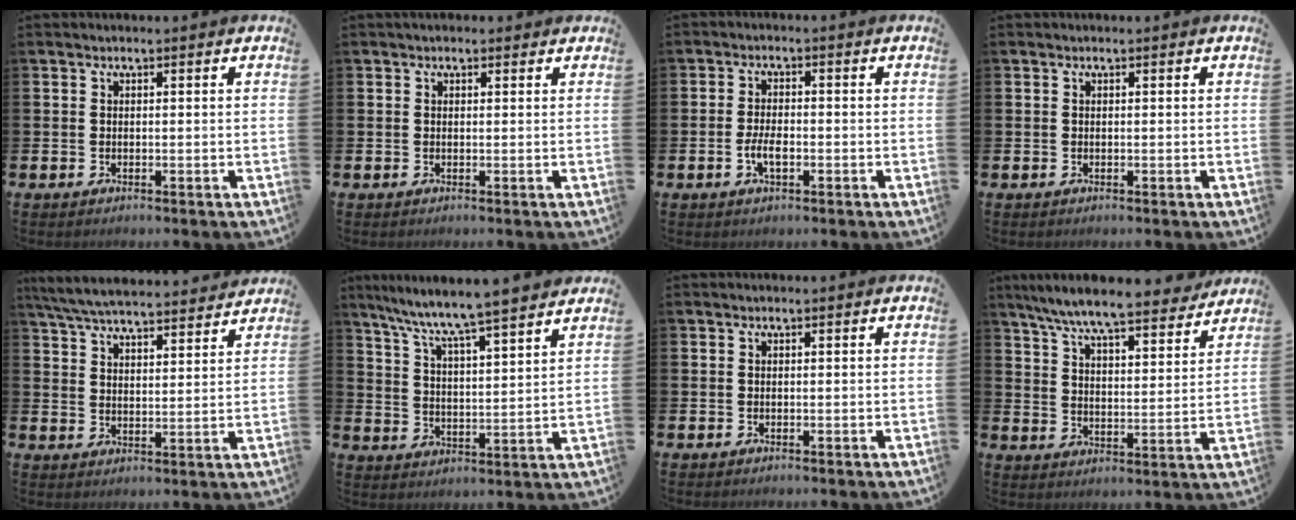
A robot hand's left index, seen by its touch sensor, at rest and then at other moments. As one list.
[{"total": 0.7, "force": [0.5, 0.5, 0.2], "torque": [0.006, 0.003, 0.006]}, {"total": 3.0, "force": [-0.8, 1.3, 2.6], "torque": [-0.045, 0.002, -0.015]}, {"total": 0.0}, {"total": 6.9, "force": [6.6, 0.7, 1.6], "torque": [-0.056, -0.037, 0.119]}, {"total": 8.0, "force": [7.6, -0.4, 2.4], "torque": [-0.080, -0.054, 0.131]}, {"total": 0.0}, {"total": 9.0, "force": [8.4, 0.7, 3.2], "torque": [-0.088, -0.051, 0.146]}]